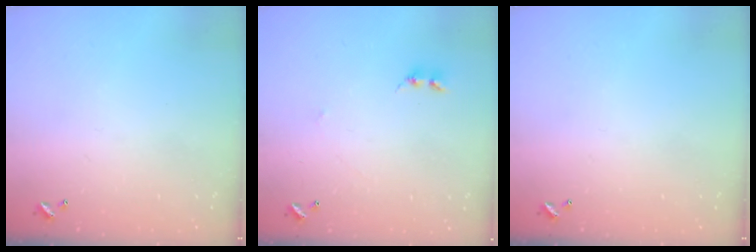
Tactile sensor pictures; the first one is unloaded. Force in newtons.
{"total": 2.5, "press": 2.4, "slide": 0.4}
{"total": 0.0}